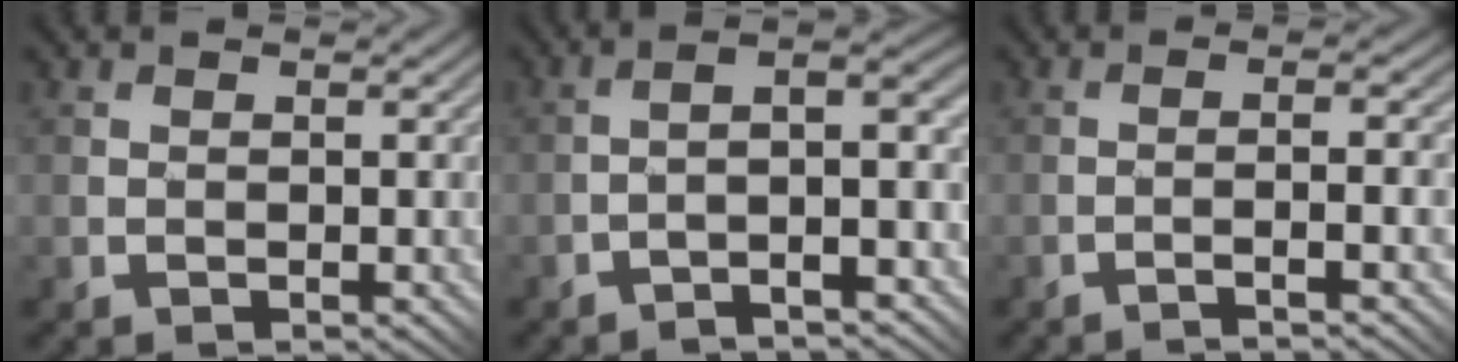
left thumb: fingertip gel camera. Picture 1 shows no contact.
{"total": 5.7, "force": [-2.0, 0.9, 5.2], "torque": [-0.076, 0.022, -0.042]}
{"total": 4.7, "force": [-1.9, -0.2, 4.3], "torque": [-0.059, 0.014, -0.036]}